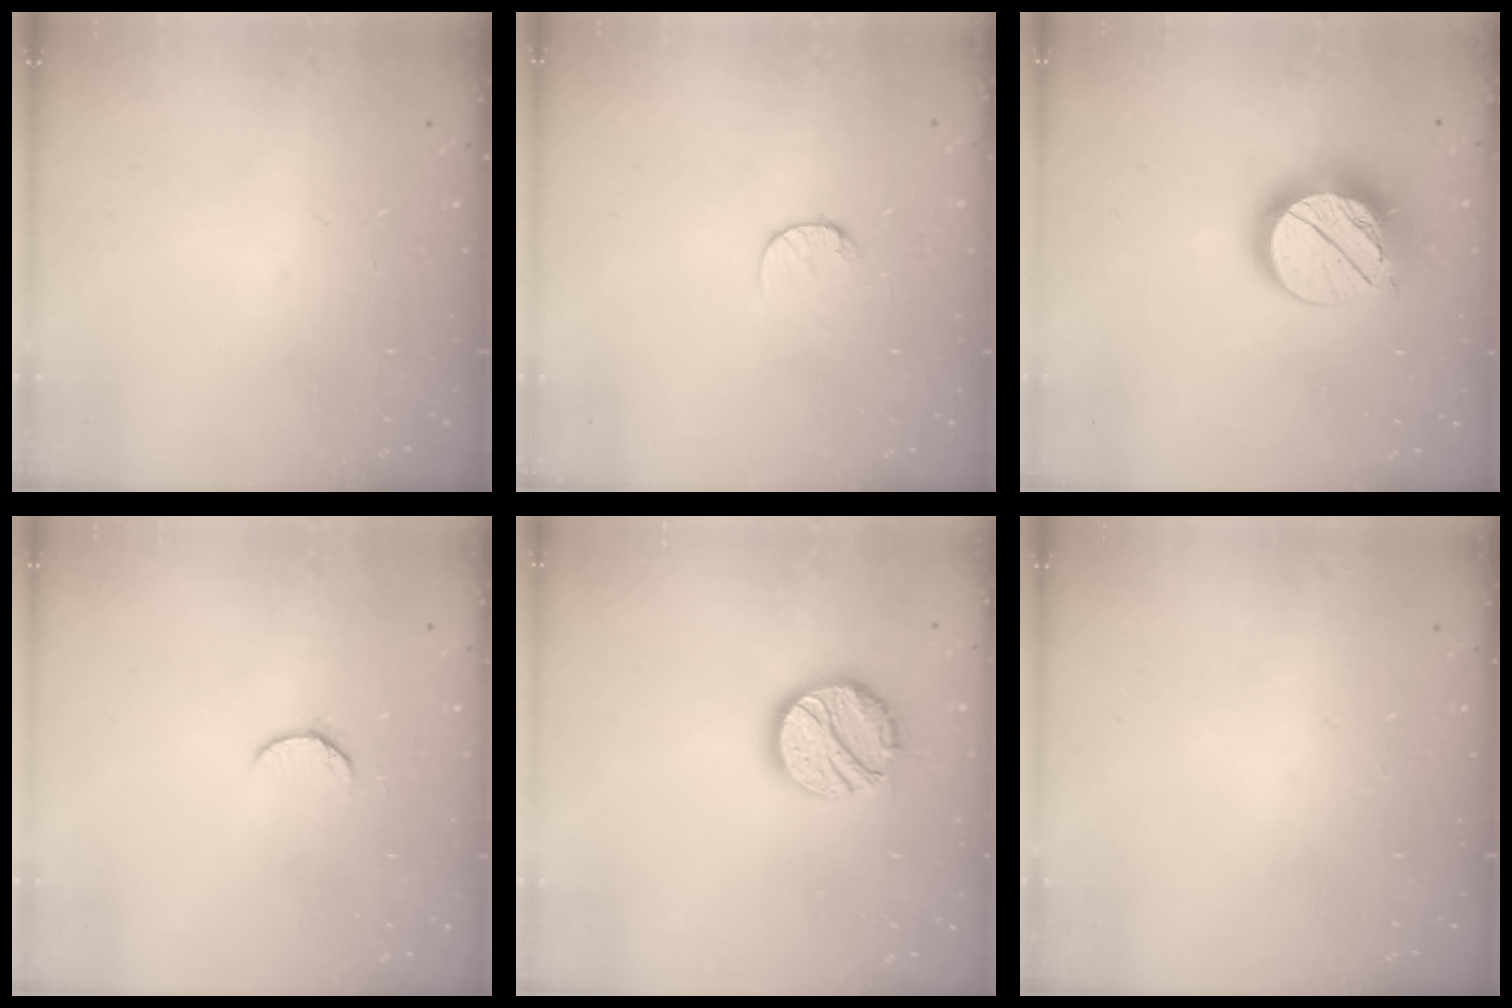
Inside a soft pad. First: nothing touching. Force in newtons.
{"total": 7.6, "press": 7.6, "slide": 0.7}
{"total": 14.9, "press": 14.8, "slide": 0.9}
{"total": 5.3, "press": 5.3, "slide": 0.5}
{"total": 13.9, "press": 13.8, "slide": 0.9}
{"total": 0.0}